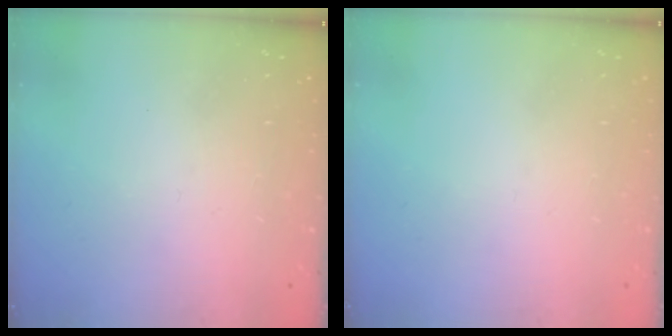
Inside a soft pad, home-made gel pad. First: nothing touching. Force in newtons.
{"total": 0.0}